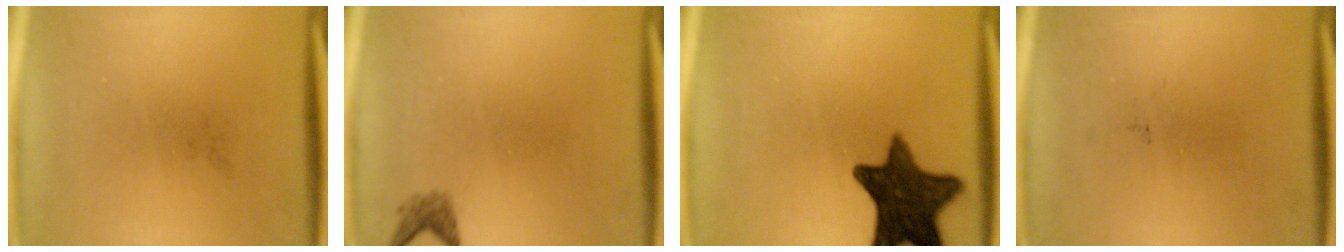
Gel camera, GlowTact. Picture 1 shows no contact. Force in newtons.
{"total": 1.4}
{"total": 13.7}
{"total": 0.0}